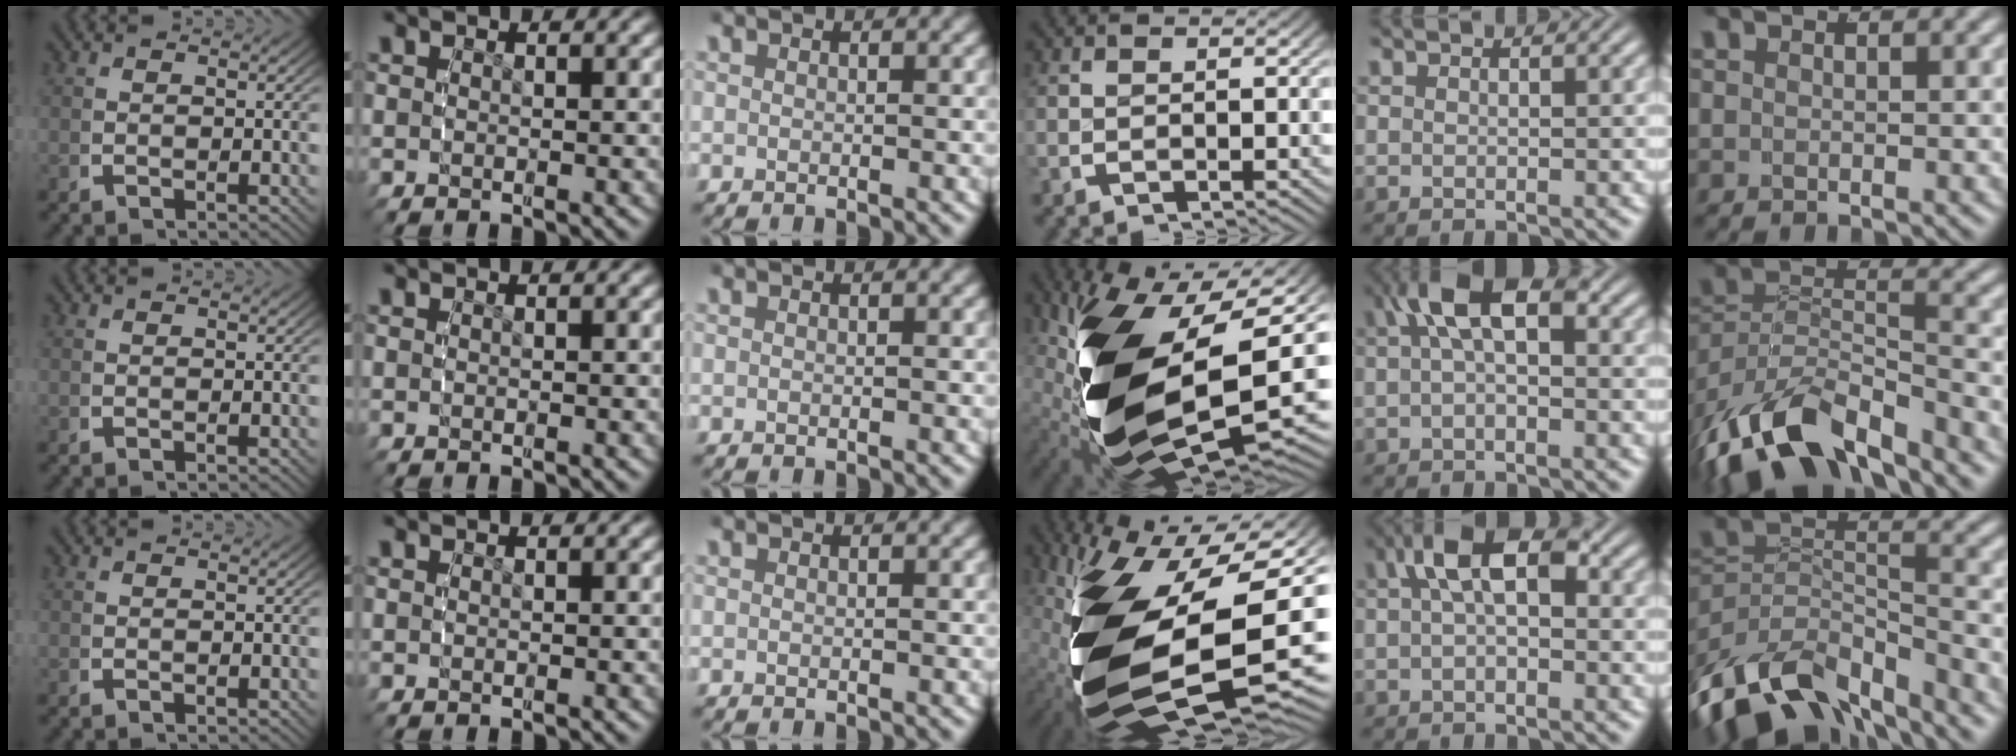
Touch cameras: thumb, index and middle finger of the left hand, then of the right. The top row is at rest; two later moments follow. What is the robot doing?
{"motion": "grasp_and_lifting", "object": "bottle cap"}